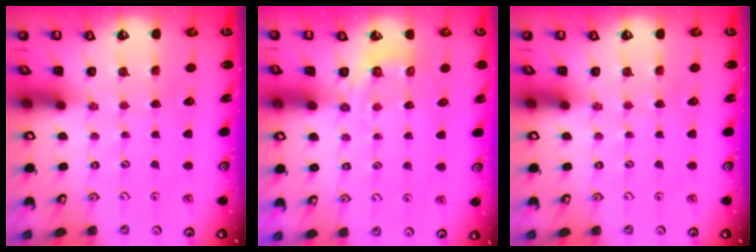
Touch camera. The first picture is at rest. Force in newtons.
{"total": 3.8, "press": 3.2, "slide": 2.1}
{"total": 0.0}